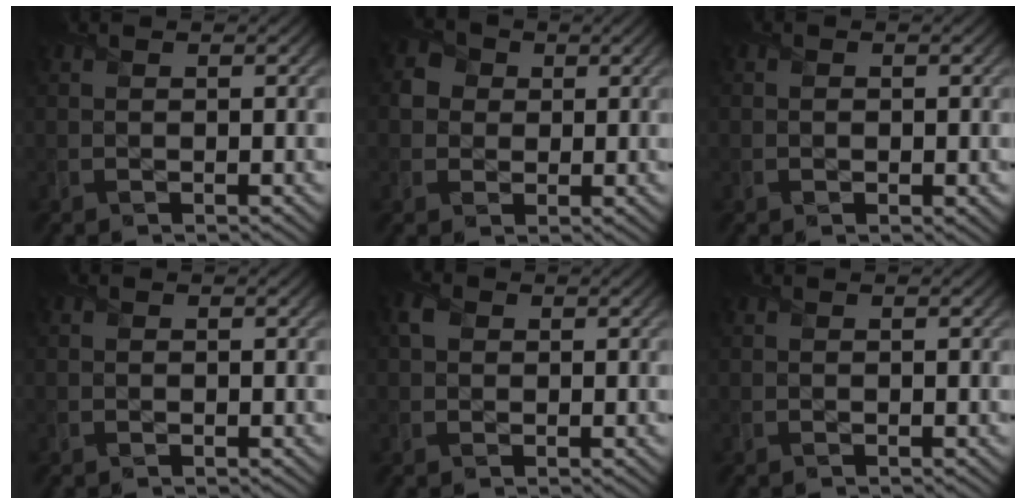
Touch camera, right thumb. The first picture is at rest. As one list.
[{"total": 3.3, "force": [0.4, 3.2, 1.0], "torque": [-0.022, 0.004, 0.000]}, {"total": 1.2, "force": [-0.3, 0.9, 0.6], "torque": [-0.009, -0.007, -0.005]}, {"total": 0.7, "force": [-0.1, 0.6, 0.2], "torque": [0.000, -0.005, -0.006]}, {"total": 2.1, "force": [0.5, 1.8, 0.9], "torque": [-0.019, 0.002, 0.002]}, {"total": 0.0}]